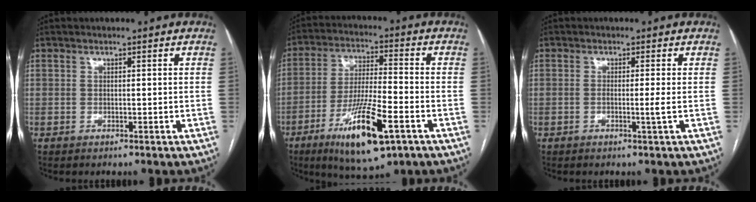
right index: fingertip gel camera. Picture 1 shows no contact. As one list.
[{"total": 14.7, "force": [-7.1, 2.7, 12.5], "torque": [-0.233, -0.020, -0.116]}, {"total": 3.3, "force": [-0.9, -1.0, 3.0], "torque": [-0.056, -0.006, -0.015]}]